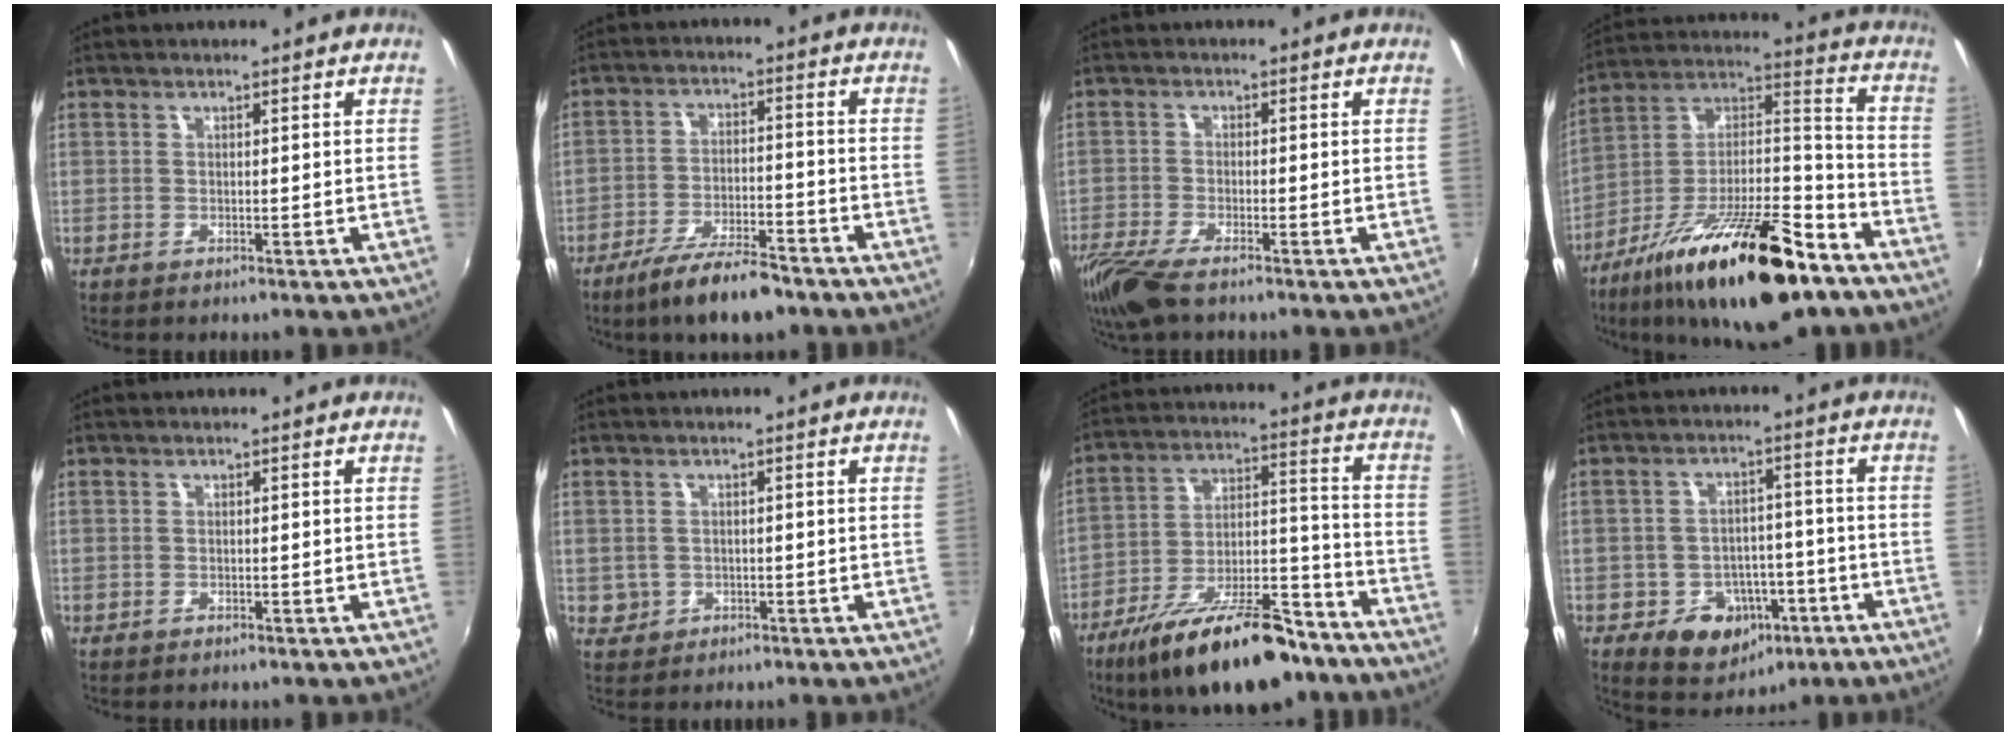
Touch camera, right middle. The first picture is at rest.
{"total": 10.7, "force": [-8.3, 2.8, 6.1], "torque": [-0.130, -0.012, -0.140]}
{"total": 8.6, "force": [-6.4, 2.0, 5.3], "torque": [-0.137, -0.035, -0.125]}
{"total": 26.0, "force": [-16.5, 7.8, 18.6], "torque": [-0.311, -0.010, -0.266]}
{"total": 0.0}
{"total": 2.6, "force": [-0.3, 2.5, 0.6], "torque": [-0.012, -0.001, -0.001]}
{"total": 22.1, "force": [-15.9, 7.9, 13.3], "torque": [-0.226, -0.004, -0.243]}
{"total": 10.5, "force": [-5.0, 7.9, 4.8], "torque": [-0.095, 0.019, -0.050]}